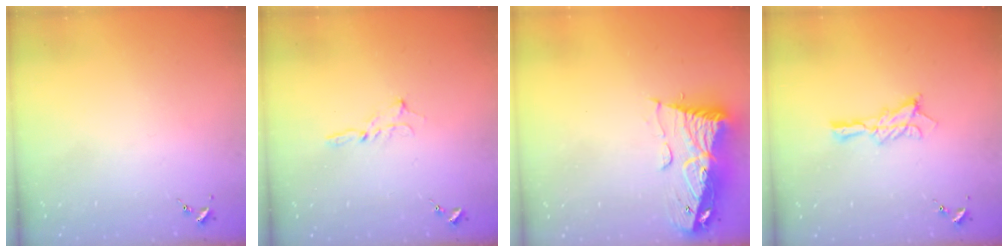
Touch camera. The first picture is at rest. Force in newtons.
{"total": 2.5, "press": 2.5, "slide": 0.2}
{"total": 14.6, "press": 14.6, "slide": 1.6}
{"total": 9.5, "press": 9.5, "slide": 0.4}